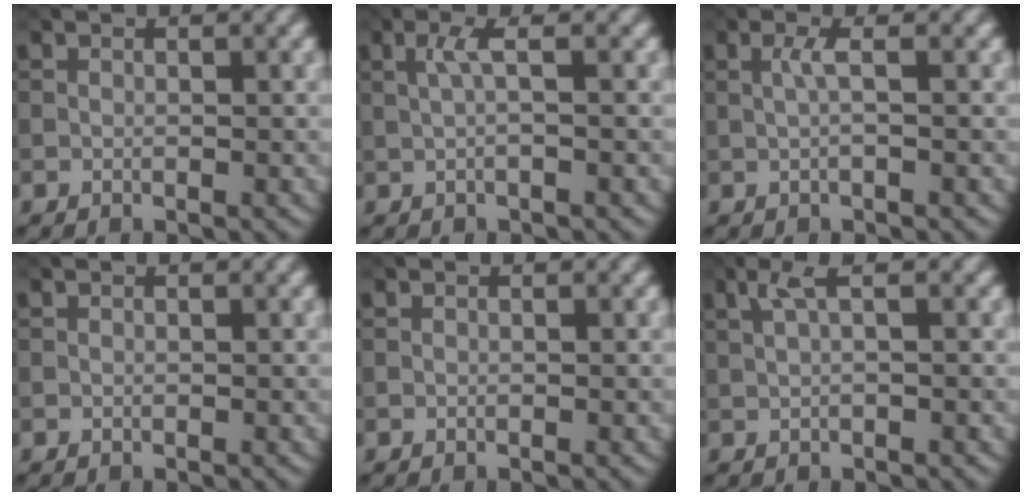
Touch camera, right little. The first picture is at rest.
{"total": 1.7, "force": [0.2, 0.2, 1.6], "torque": [-0.035, 0.005, 0.003]}
{"total": 1.3, "force": [0.1, 0.1, 1.3], "torque": [-0.029, 0.004, 0.001]}
{"total": 0.0}
{"total": 0.0}
{"total": 1.8, "force": [0.6, 0.3, 1.7], "torque": [-0.037, 0.007, 0.012]}